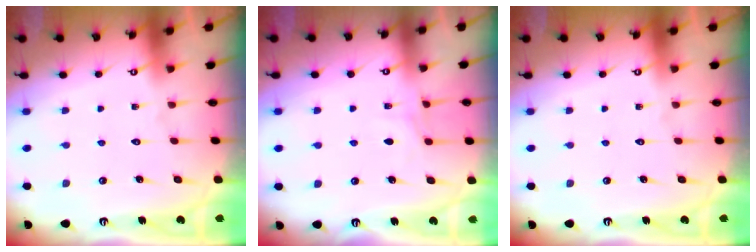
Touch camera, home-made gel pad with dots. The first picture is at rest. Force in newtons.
{"total": 5.3, "press": 5.3, "slide": 0.6}
{"total": 0.0}